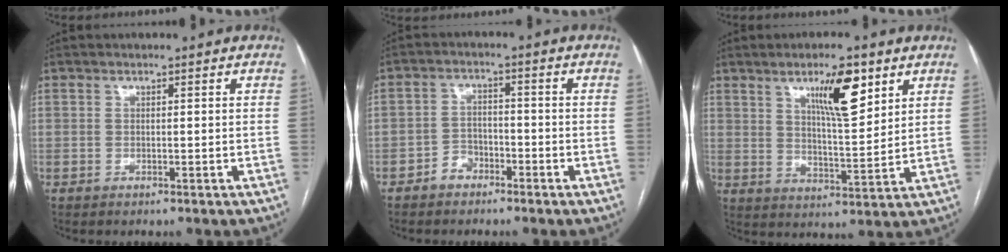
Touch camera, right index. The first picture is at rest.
{"total": 3.4, "force": [-2.3, 2.3, 0.9], "torque": [-0.012, 0.010, -0.044]}
{"total": 9.9, "force": [5.4, 2.2, 8.1], "torque": [-0.138, -0.003, 0.090]}